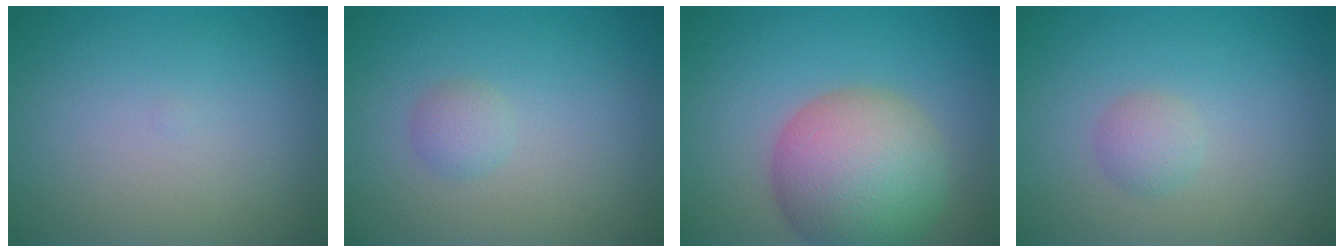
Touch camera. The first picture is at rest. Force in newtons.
{"total": 1.2, "press": 1.2, "slide": 0.0}
{"total": 9.2, "press": 9.2, "slide": 0.6}
{"total": 1.5, "press": 1.4, "slide": 0.1}